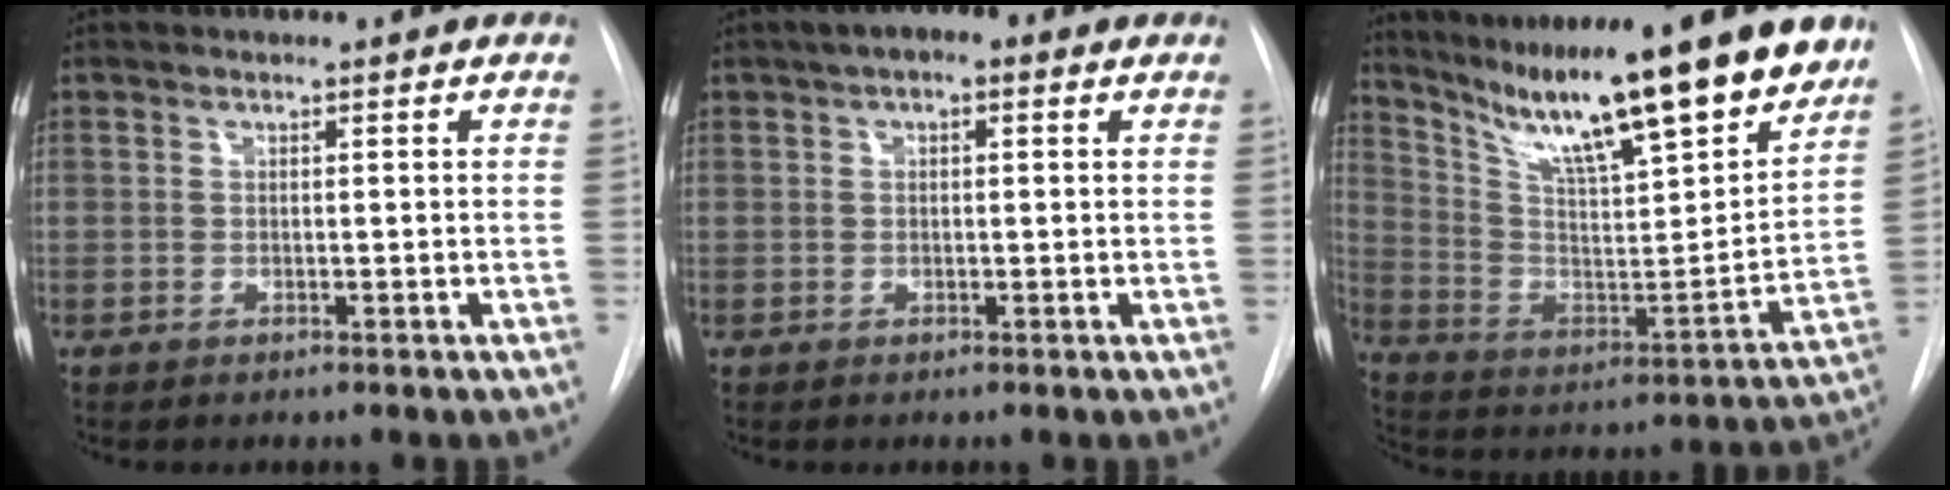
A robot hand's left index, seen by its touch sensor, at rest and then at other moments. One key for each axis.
{"total": 4.6, "fx": 2.4, "fy": 1.9, "fz": 3.5, "tx": -0.057, "ty": 0.028, "tz": 0.029}
{"total": 24.0, "fx": 18.7, "fy": 2.1, "fz": 15.0, "tx": -0.250, "ty": -0.023, "tz": 0.298}